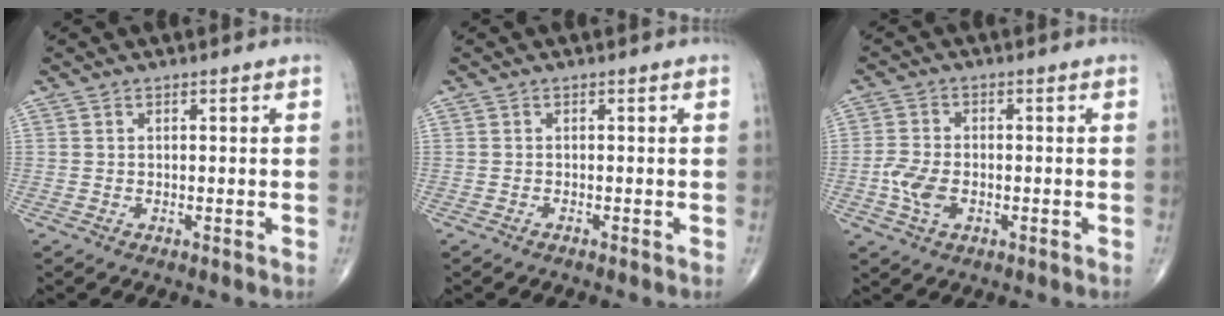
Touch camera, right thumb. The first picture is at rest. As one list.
[{"total": 0.0}, {"total": 5.7, "force": [-1.5, 3.5, 4.2], "torque": [-0.094, 0.007, -0.031]}]